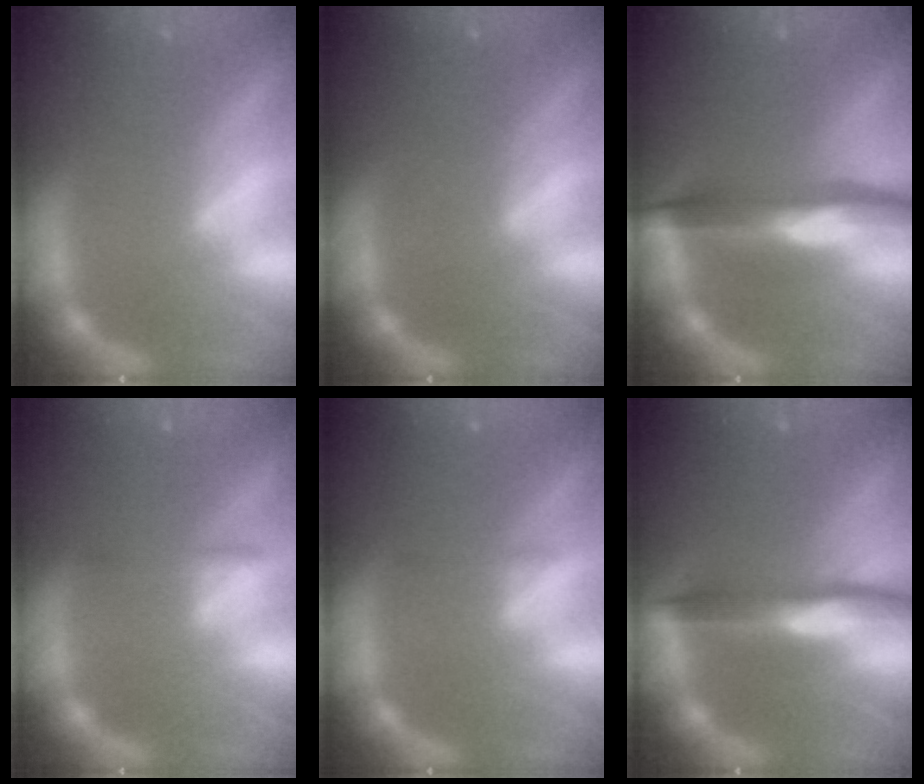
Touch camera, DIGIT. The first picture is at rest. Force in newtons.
{"total": 0.0}
{"total": 6.6}
{"total": 1.4}
{"total": 0.9}
{"total": 5.0}